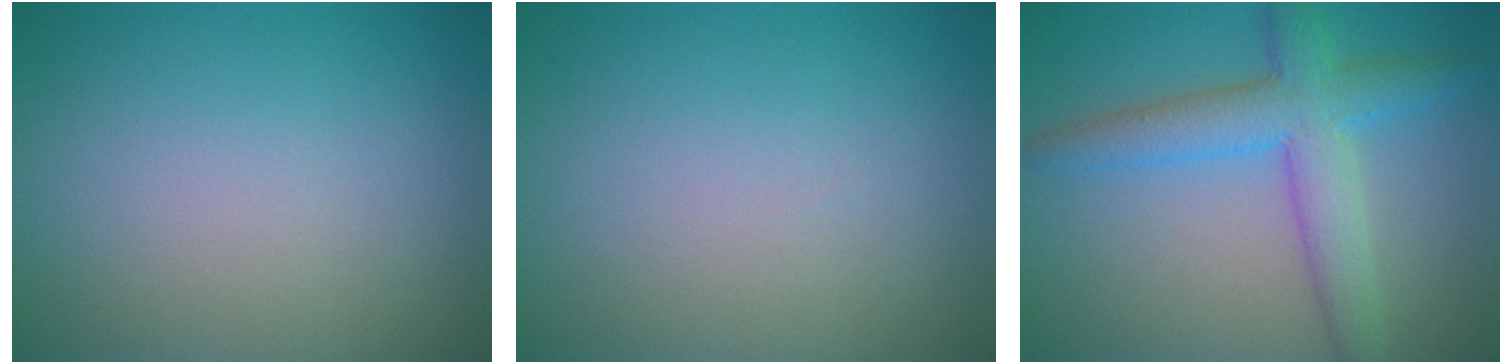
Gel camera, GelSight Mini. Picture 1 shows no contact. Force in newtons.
{"total": 0.0}
{"total": 5.6, "press": 5.6, "slide": 0.3}